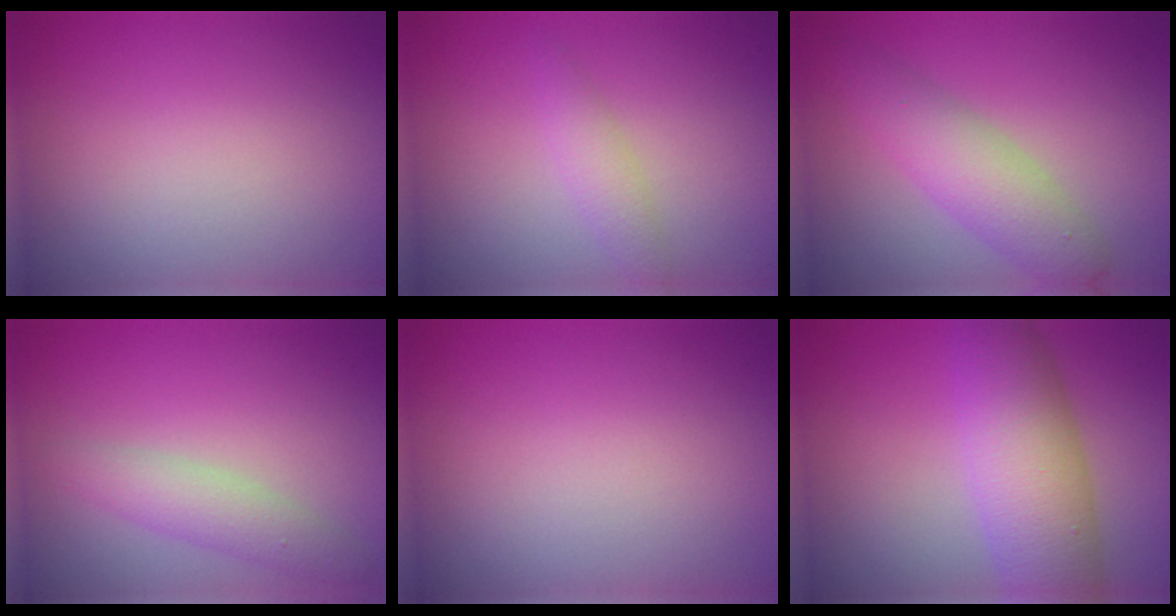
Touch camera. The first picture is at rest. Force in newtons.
{"total": 1.8, "press": 1.8, "slide": 0.0}
{"total": 4.4, "press": 4.4, "slide": 0.1}
{"total": 2.9, "press": 2.9, "slide": 0.1}
{"total": 0.0}
{"total": 8.0, "press": 8.0, "slide": 0.1}